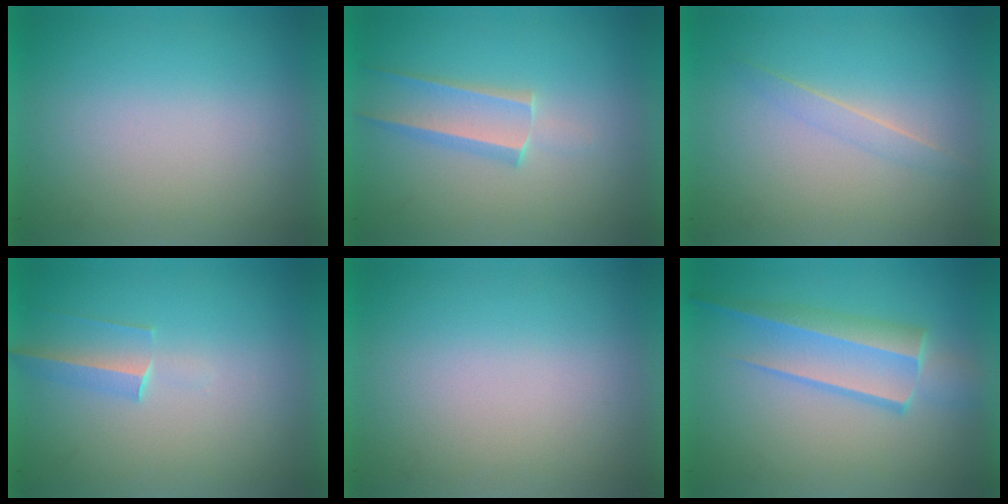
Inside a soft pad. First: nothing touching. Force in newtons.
{"total": 2.0}
{"total": 1.1}
{"total": 1.4}
{"total": 0.0}
{"total": 3.1}